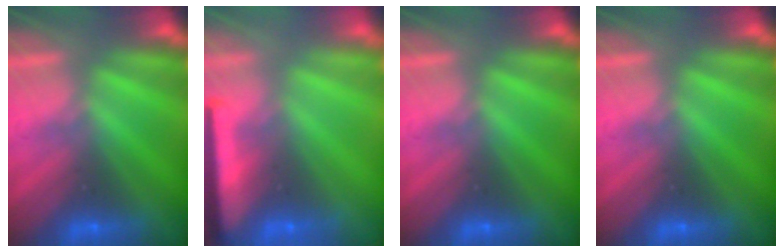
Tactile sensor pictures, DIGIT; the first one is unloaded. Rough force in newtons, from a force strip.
{"total": 9.0}
{"total": 0.0}
{"total": 0.0}